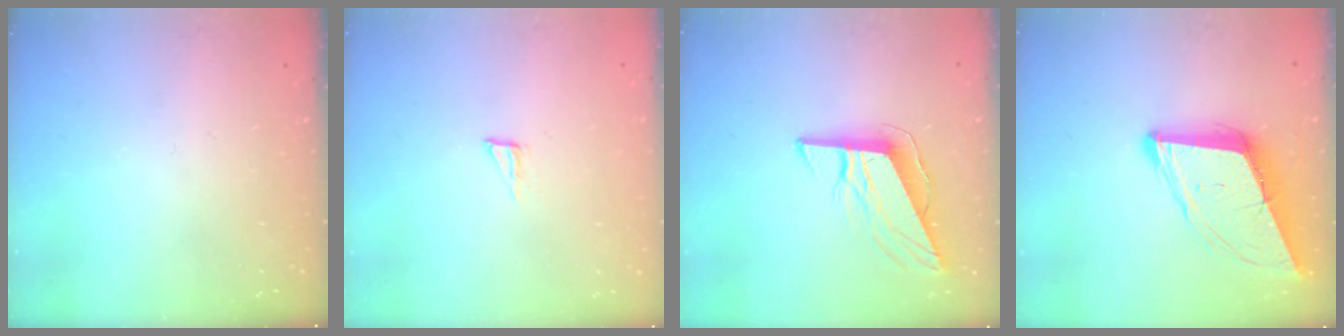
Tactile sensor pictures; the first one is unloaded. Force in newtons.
{"total": 2.9, "press": 2.9, "slide": 0.2}
{"total": 10.5, "press": 10.3, "slide": 1.7}
{"total": 11.4, "press": 10.8, "slide": 3.7}